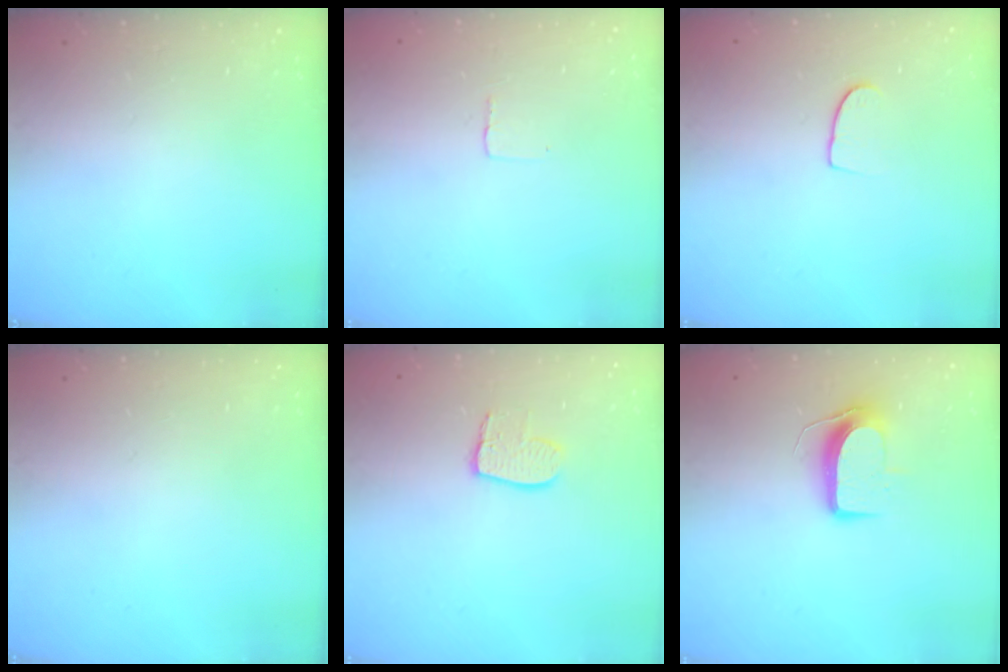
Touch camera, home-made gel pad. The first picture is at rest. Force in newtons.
{"total": 1.9, "press": 1.9, "slide": 0.1}
{"total": 6.8, "press": 6.8, "slide": 0.6}
{"total": 0.0}
{"total": 8.3, "press": 8.3, "slide": 0.7}
{"total": 9.5, "press": 9.5, "slide": 0.3}